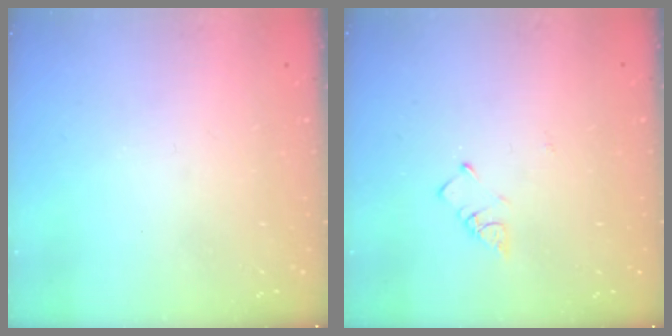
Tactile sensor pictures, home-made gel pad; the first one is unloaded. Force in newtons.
{"total": 3.5, "press": 3.5, "slide": 0.4}